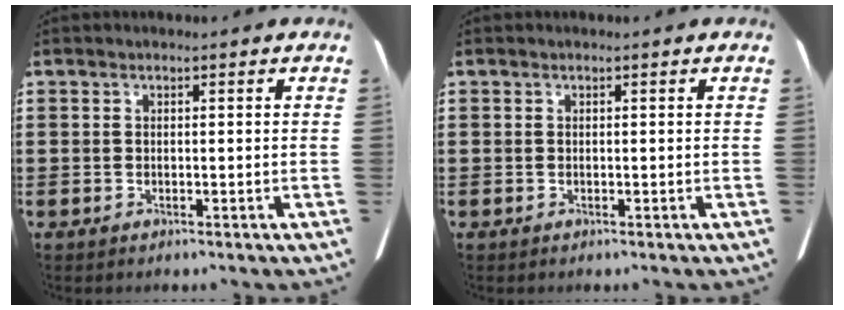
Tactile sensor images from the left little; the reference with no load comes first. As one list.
[{"total": 0.0}]